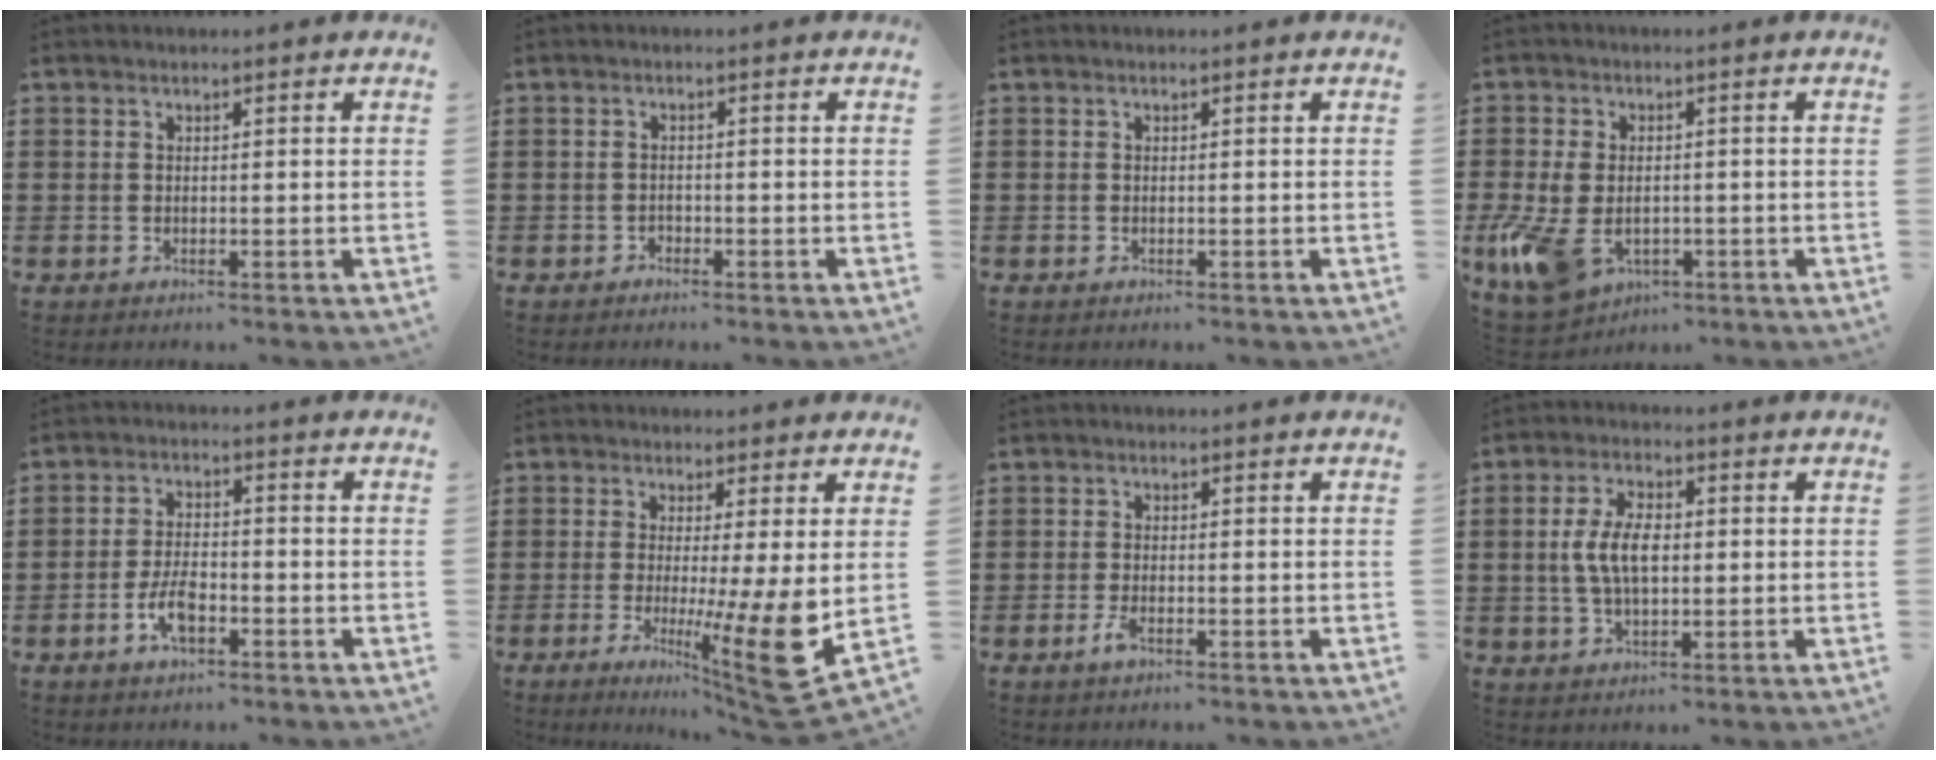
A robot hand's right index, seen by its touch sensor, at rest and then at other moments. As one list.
[{"total": 1.0, "force": [-0.9, 0.4, 0.1], "torque": [-0.005, 0.002, -0.020]}, {"total": 0.0}, {"total": 8.1, "force": [-2.4, 5.1, 5.9], "torque": [-0.156, -0.004, -0.048]}, {"total": 5.4, "force": [-2.3, 2.5, 4.2], "torque": [-0.098, 0.001, -0.048]}, {"total": 11.4, "force": [-0.6, 0.7, 11.4], "torque": [-0.168, -0.038, -0.005]}, {"total": 2.3, "force": [-1.2, 0.6, 1.9], "torque": [-0.055, -0.010, -0.028]}, {"total": 6.8, "force": [0.2, 3.5, 5.8], "torque": [-0.134, 0.006, -0.004]}]